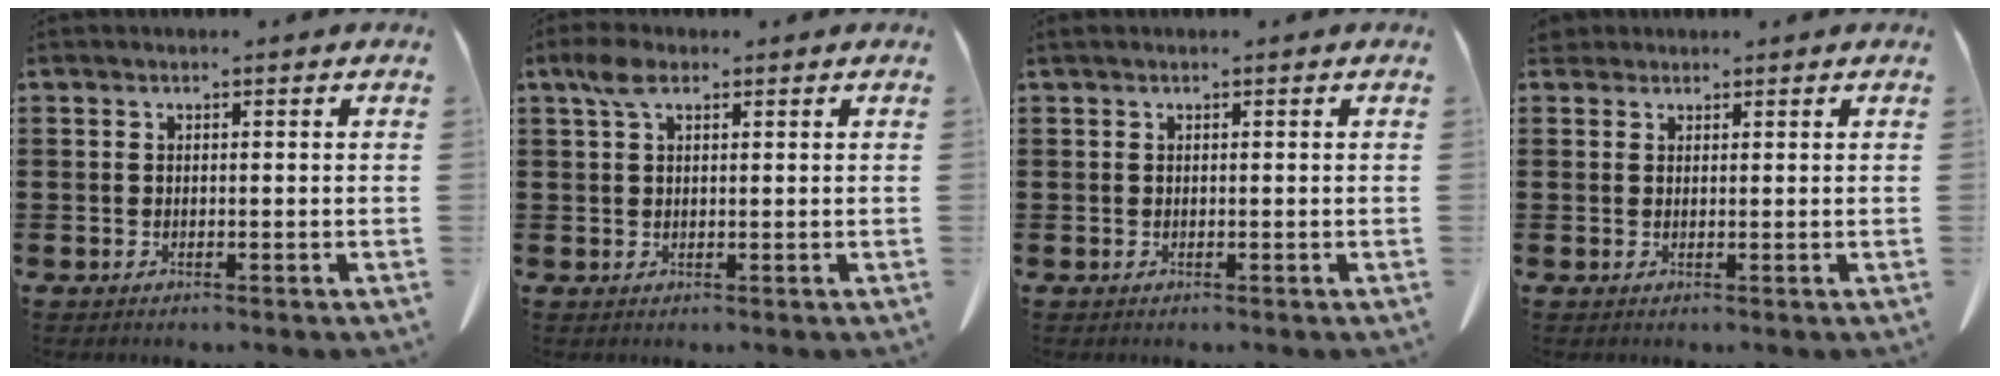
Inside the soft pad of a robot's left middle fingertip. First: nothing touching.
{"total": 3.5, "force": [1.7, 1.7, 2.5], "torque": [-0.057, 0.009, 0.030]}
{"total": 0.0}
{"total": 1.7, "force": [1.5, 0.8, 0.4], "torque": [-0.014, 0.006, 0.030]}